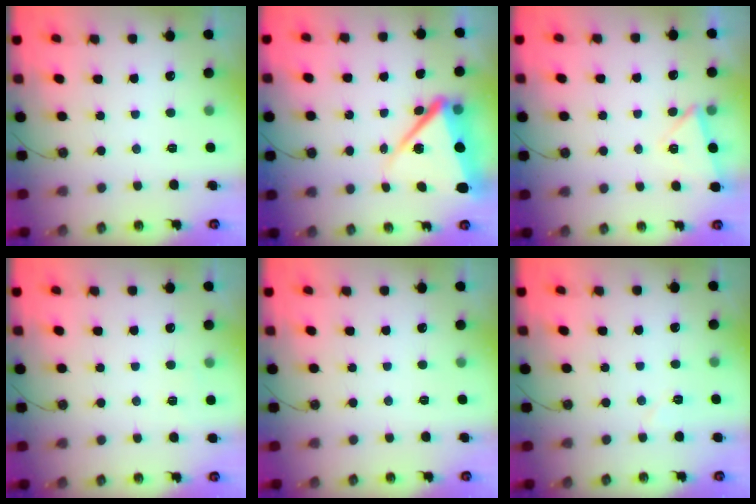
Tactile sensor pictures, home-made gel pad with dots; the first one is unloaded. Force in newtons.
{"total": 12.0, "press": 12.0, "slide": 1.1}
{"total": 3.0, "press": 2.8, "slide": 1.1}
{"total": 2.9, "press": 2.9, "slide": 0.2}
{"total": 0.0}
{"total": 3.5, "press": 3.1, "slide": 1.8}